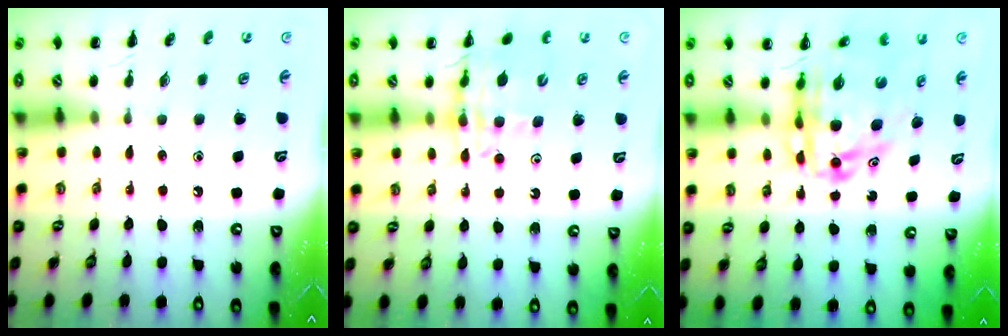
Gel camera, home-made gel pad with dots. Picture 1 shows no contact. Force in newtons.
{"total": 12.3, "press": 11.8, "slide": 3.7}
{"total": 11.3, "press": 10.9, "slide": 3.0}